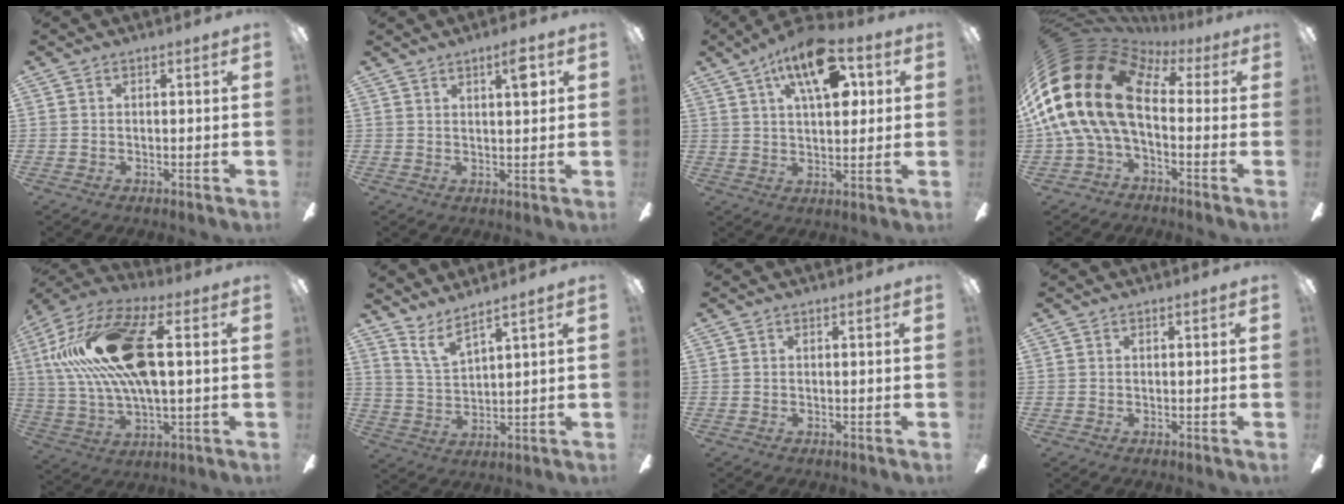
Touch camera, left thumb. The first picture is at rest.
{"total": 5.2, "force": [2.6, 1.4, 4.3], "torque": [-0.059, -0.009, 0.036]}
{"total": 28.5, "force": [14.2, 11.6, 21.8], "torque": [-0.415, -0.071, 0.238]}
{"total": 23.6, "force": [2.6, 14.1, 18.8], "torque": [-0.409, -0.017, 0.052]}
{"total": 25.8, "force": [5.8, 12.0, 22.1], "torque": [-0.431, 0.003, 0.095]}
{"total": 7.1, "force": [5.9, 1.1, 3.7], "torque": [-0.086, -0.033, 0.109]}
{"total": 0.0}
{"total": 0.0}